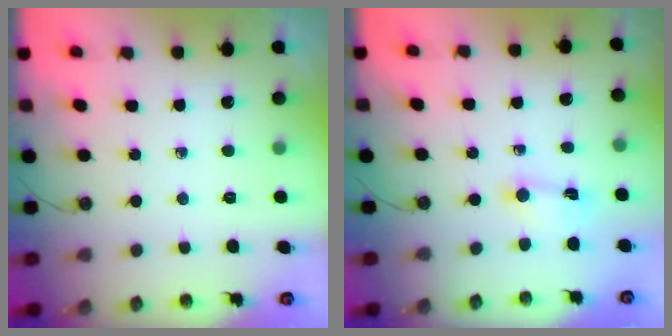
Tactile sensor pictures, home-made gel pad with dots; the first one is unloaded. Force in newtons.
{"total": 1.5, "press": 1.5, "slide": 0.2}